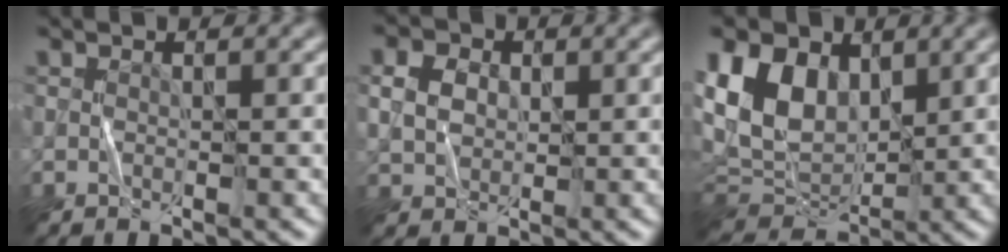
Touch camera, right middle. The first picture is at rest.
{"total": 2.9, "force": [0.6, 2.2, 1.8], "torque": [-0.045, 0.004, 0.007]}
{"total": 10.0, "force": [2.8, 6.9, 6.6], "torque": [-0.154, 0.012, 0.044]}